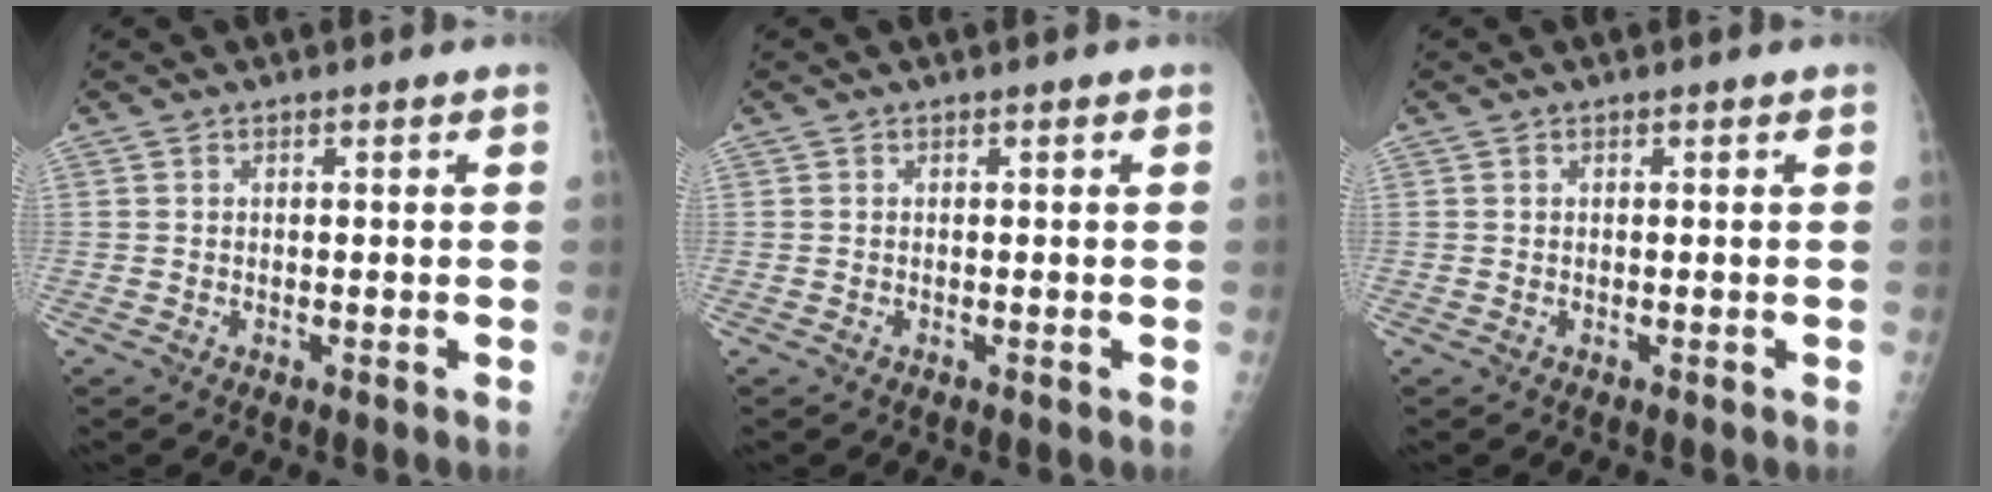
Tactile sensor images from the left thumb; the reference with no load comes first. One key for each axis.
{"total": 0.0}
{"total": 0.0}